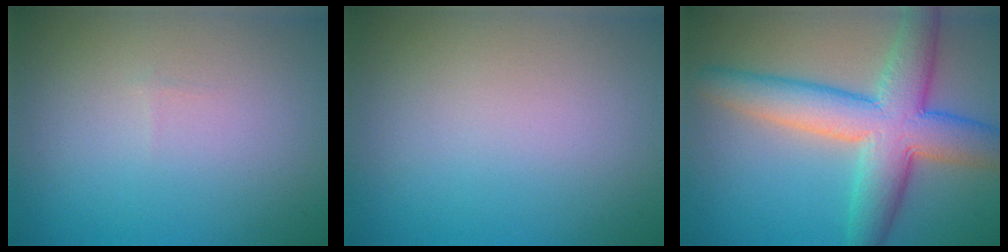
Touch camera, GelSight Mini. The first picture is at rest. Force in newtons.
{"total": 0.0}
{"total": 8.9, "press": 8.9, "slide": 0.3}